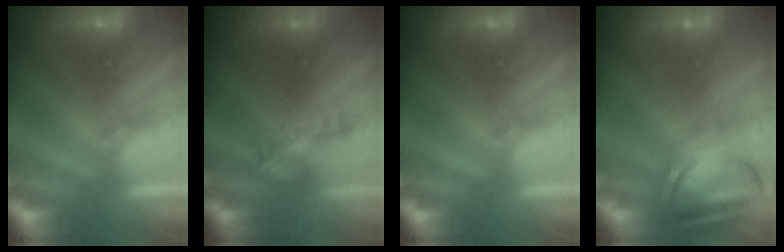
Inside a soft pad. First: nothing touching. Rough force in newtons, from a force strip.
{"total": 8.3}
{"total": 0.0}
{"total": 7.5}